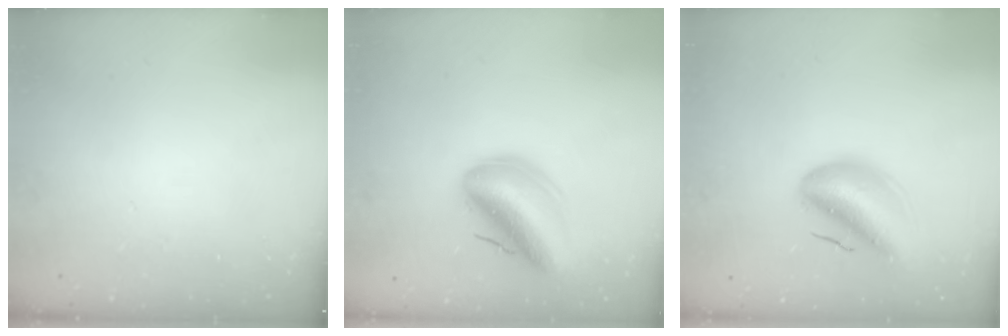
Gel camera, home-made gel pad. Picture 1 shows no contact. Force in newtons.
{"total": 15.6, "press": 15.3, "slide": 3.3}
{"total": 10.1, "press": 9.5, "slide": 3.5}